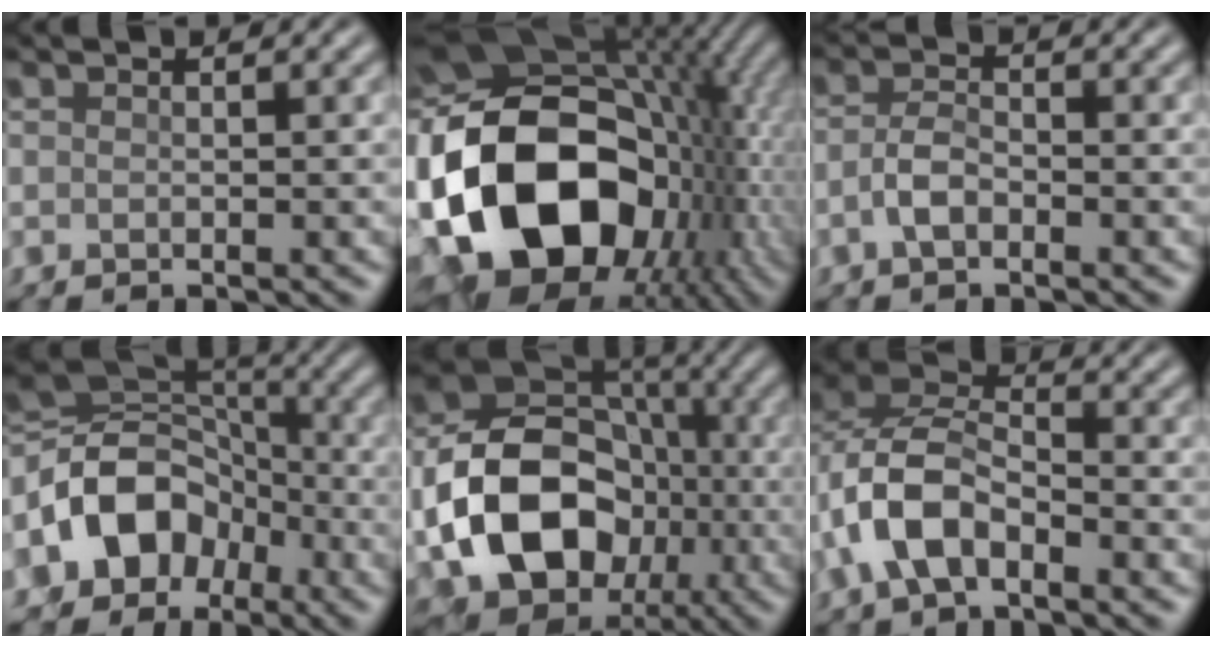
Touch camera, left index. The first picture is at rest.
{"total": 19.4, "force": [-3.3, 13.9, 13.1], "torque": [-0.262, -0.009, -0.044]}
{"total": 2.2, "force": [-1.2, 0.9, 1.7], "torque": [-0.039, 0.010, -0.028]}
{"total": 9.7, "force": [-3.1, 7.2, 5.6], "torque": [-0.106, 0.014, -0.065]}
{"total": 14.4, "force": [-3.7, 10.8, 8.8], "torque": [-0.153, -0.007, -0.064]}
{"total": 6.3, "force": [-2.6, 3.6, 4.5], "torque": [-0.099, 0.010, -0.055]}